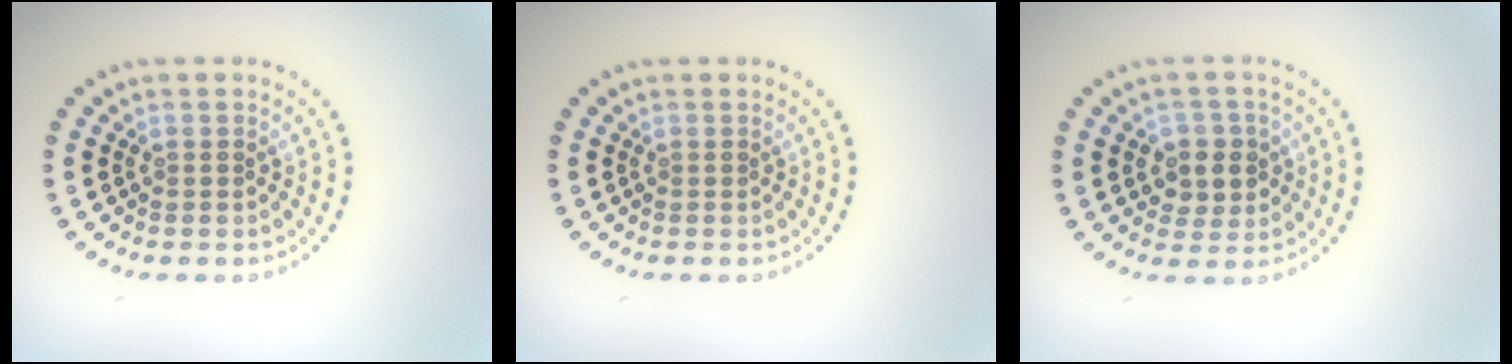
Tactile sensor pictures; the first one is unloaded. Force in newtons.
{"total": 0.0}
{"total": 2.8, "press": 2.7, "slide": 0.8}